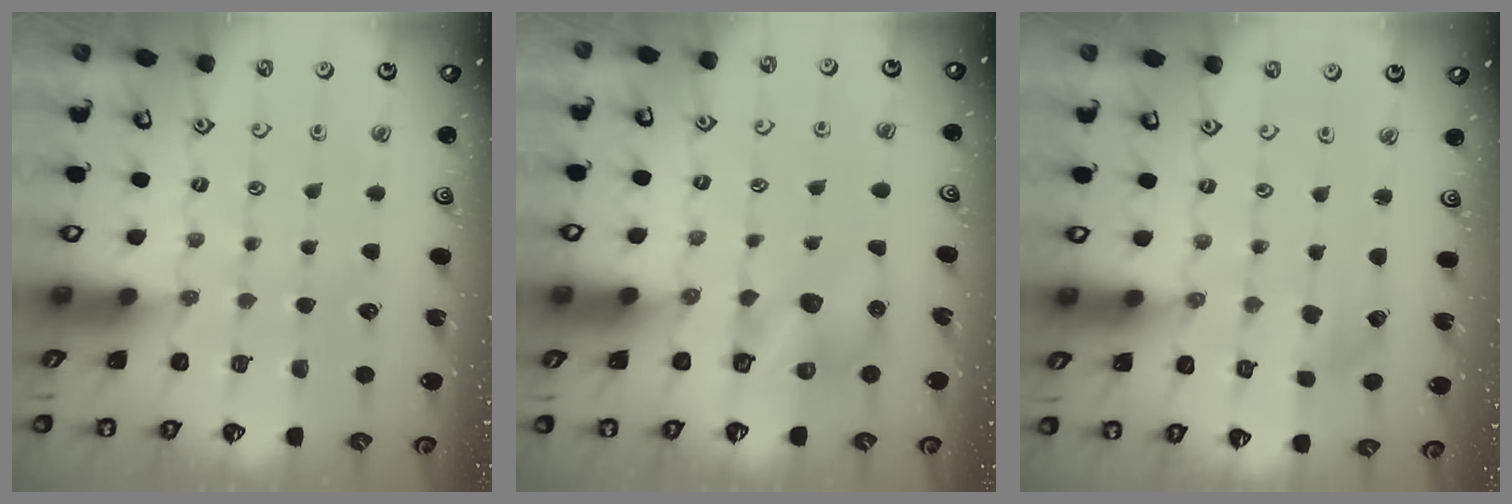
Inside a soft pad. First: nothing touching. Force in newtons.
{"total": 8.7, "press": 8.7, "slide": 0.2}
{"total": 0.9, "press": 0.9, "slide": 0.2}